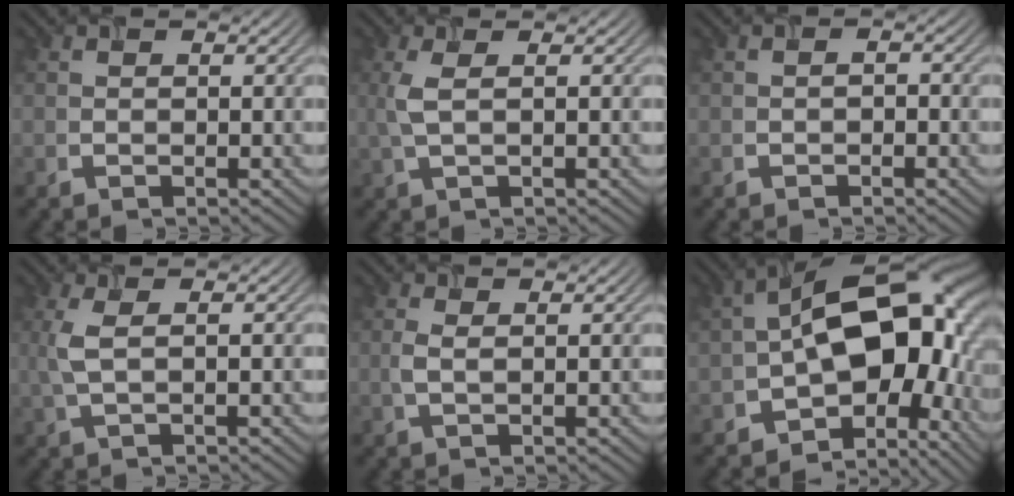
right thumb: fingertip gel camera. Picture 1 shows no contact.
{"total": 3.0, "force": [0.4, 0.8, 2.8], "torque": [-0.070, 0.006, 0.008]}
{"total": 1.1, "force": [-0.6, 0.6, 0.7], "torque": [-0.012, 0.003, -0.013]}
{"total": 3.4, "force": [0.5, 0.9, 3.2], "torque": [-0.080, 0.006, 0.010]}
{"total": 1.8, "force": [0.3, 0.6, 1.7], "torque": [-0.045, 0.004, 0.005]}
{"total": 16.9, "force": [-0.9, 10.7, 13.1], "torque": [-0.184, -0.012, -0.013]}